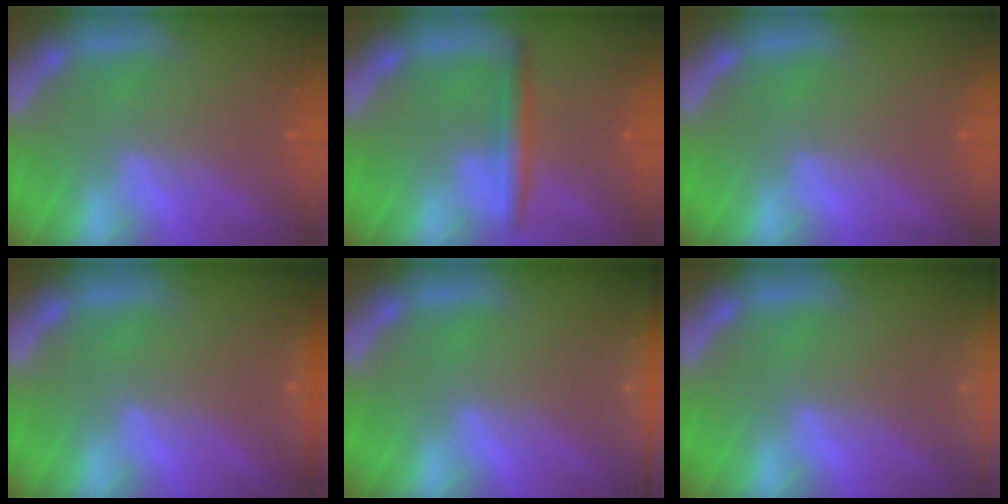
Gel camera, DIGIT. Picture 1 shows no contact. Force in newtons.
{"total": 3.0}
{"total": 0.0}
{"total": 1.9}
{"total": 6.0}
{"total": 8.0}